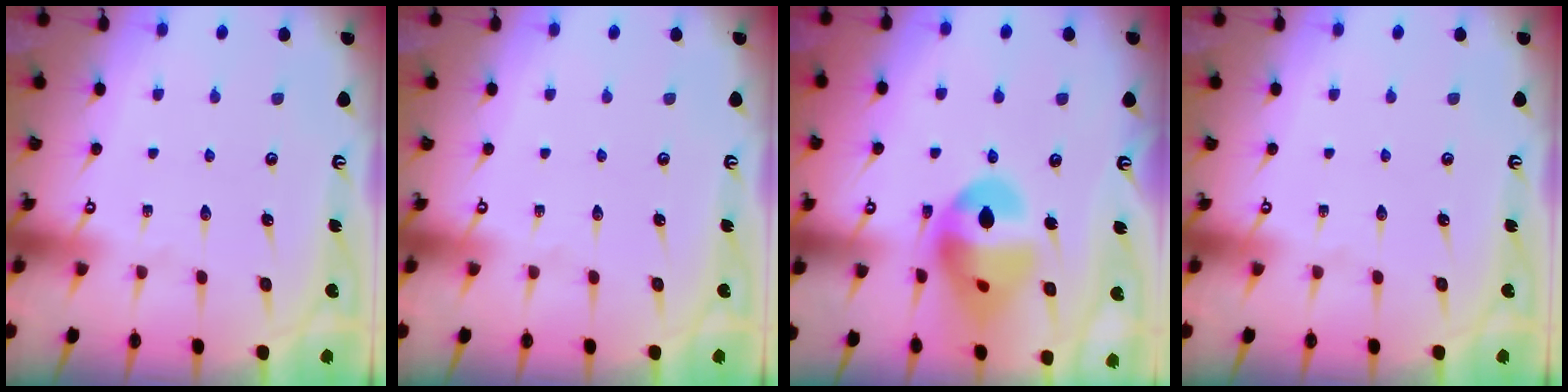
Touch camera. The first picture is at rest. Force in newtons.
{"total": 0.0}
{"total": 15.3, "press": 15.3, "slide": 1.3}
{"total": 0.0}